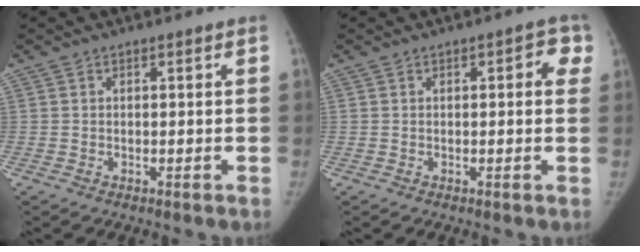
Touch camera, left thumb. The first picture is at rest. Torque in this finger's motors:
{"motor_torque": [-0.14, 0.20, 0.16, 0.31, -0.01]}